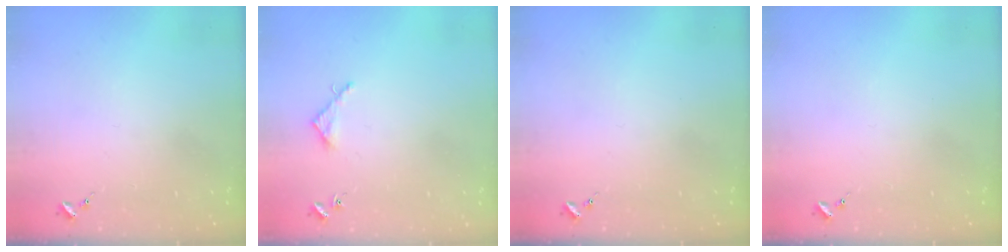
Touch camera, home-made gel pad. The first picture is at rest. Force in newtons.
{"total": 3.3, "press": 3.3, "slide": 0.3}
{"total": 0.0}
{"total": 0.0}